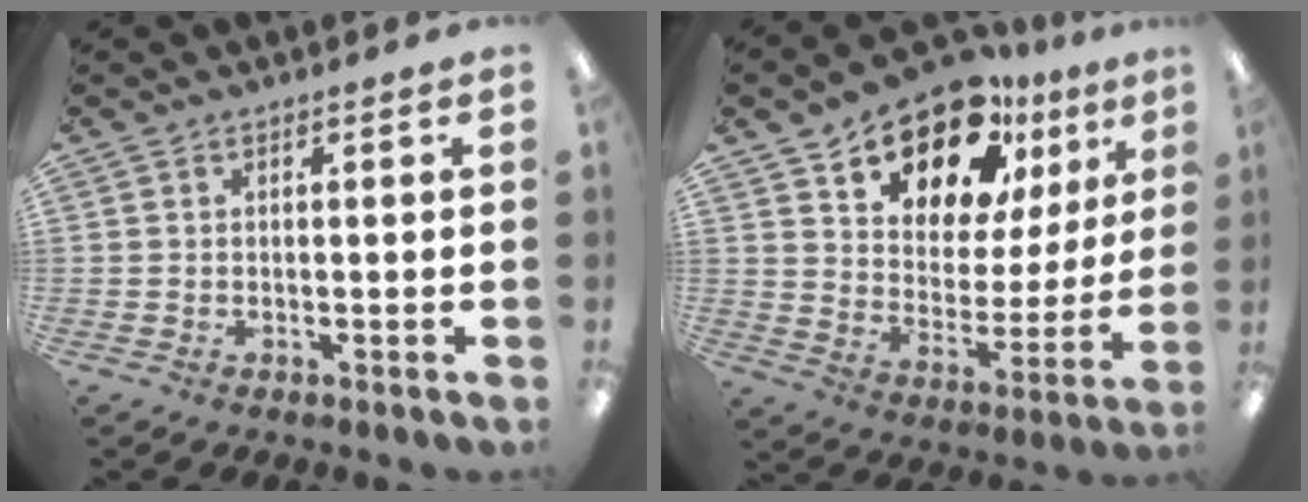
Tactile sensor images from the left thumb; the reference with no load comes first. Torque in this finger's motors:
{"motor_torque": [0.43, 0.83, 1.39, -1.38, 0.15]}